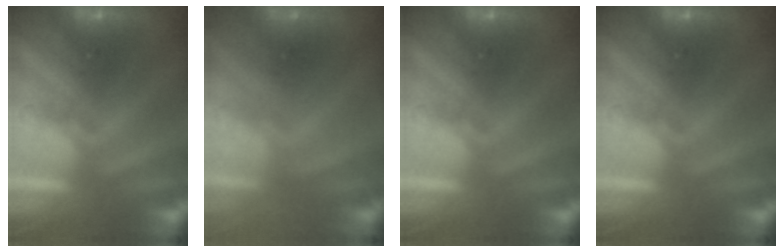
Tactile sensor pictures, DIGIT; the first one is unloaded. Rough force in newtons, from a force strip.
{"total": 2.2}
{"total": 0.0}
{"total": 0.0}